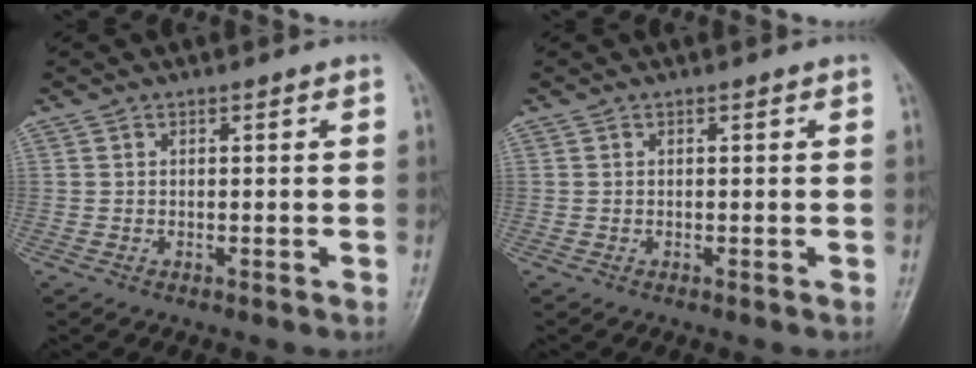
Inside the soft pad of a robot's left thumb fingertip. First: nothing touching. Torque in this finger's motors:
{"motor_torque": [0.00, 0.00, -0.08, 0.08, 0.00]}